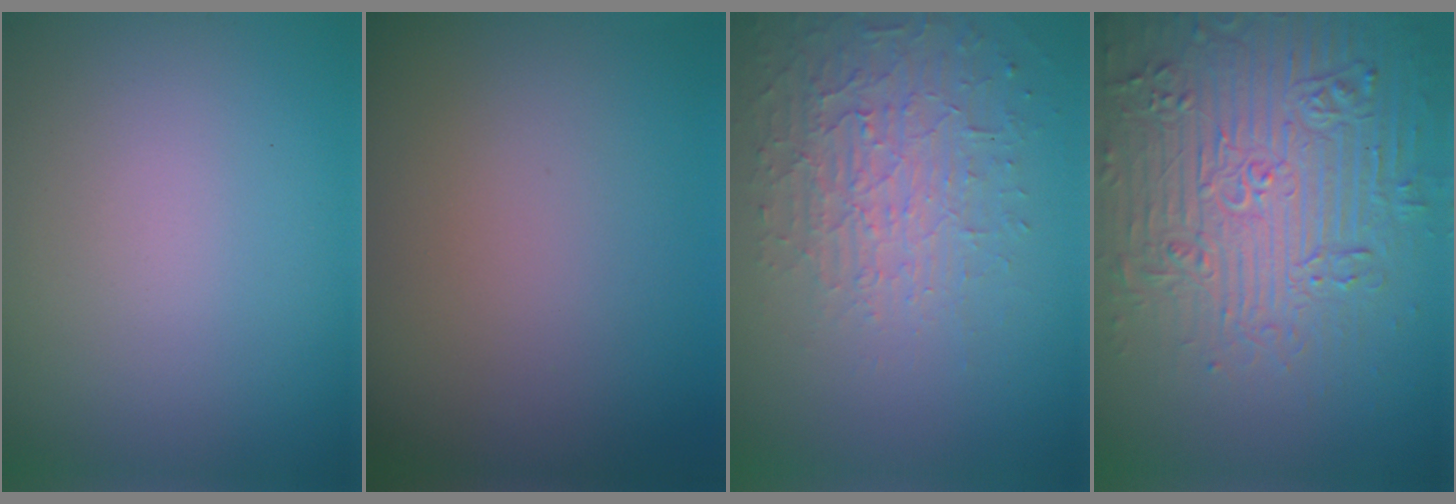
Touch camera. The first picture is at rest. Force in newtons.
{"total": 0.0}
{"total": 3.7, "press": 3.1, "slide": 2.0}
{"total": 8.0, "press": 7.7, "slide": 2.0}